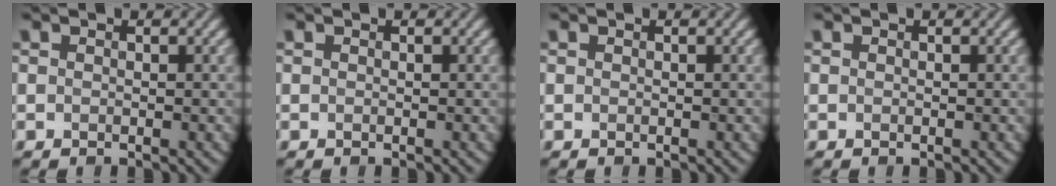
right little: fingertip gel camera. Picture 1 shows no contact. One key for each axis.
{"total": 0.0}
{"total": 0.0}
{"total": 0.0}